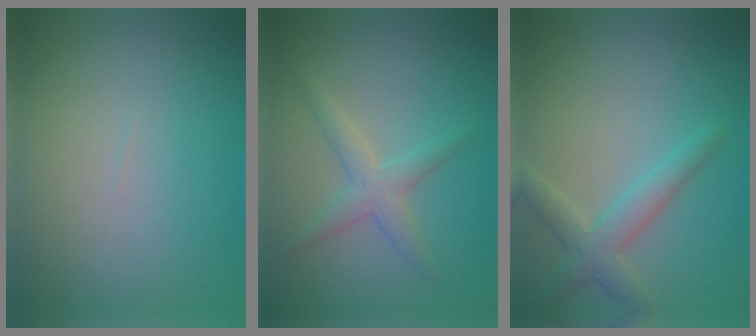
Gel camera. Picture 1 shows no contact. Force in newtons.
{"total": 2.4, "press": 2.4, "slide": 0.0}
{"total": 3.0, "press": 3.0, "slide": 0.1}